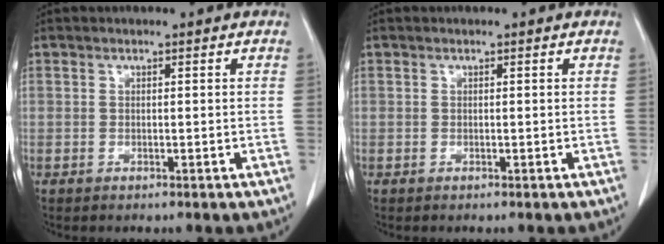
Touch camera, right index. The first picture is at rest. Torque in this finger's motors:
{"motor_torque": [0.00, 0.00, 0.00, 0.00]}